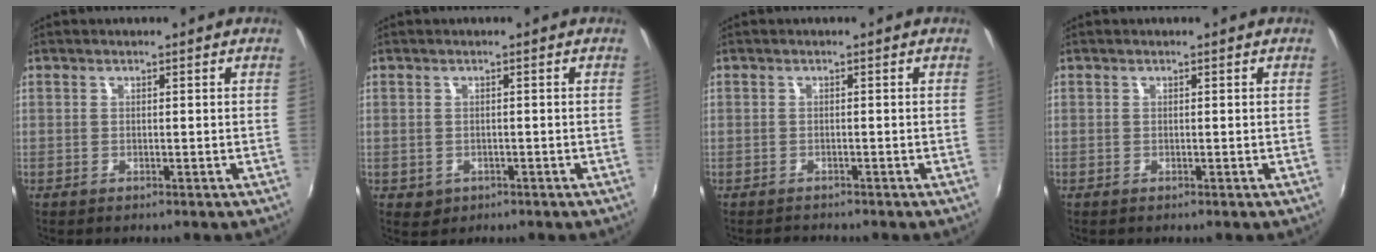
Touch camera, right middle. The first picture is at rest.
{"total": 2.0, "force": [-0.5, 1.8, 0.7], "torque": [-0.015, -0.003, -0.002]}
{"total": 1.6, "force": [-1.4, 0.8, -0.2], "torque": [-0.001, 0.002, -0.023]}
{"total": 0.0}